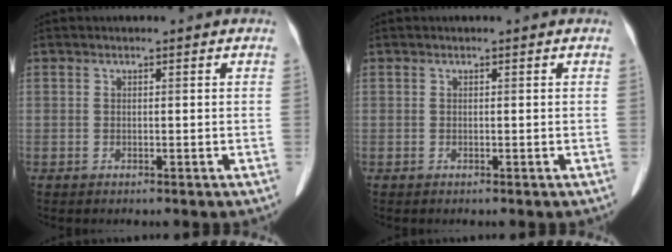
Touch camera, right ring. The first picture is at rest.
{"total": 0.0}